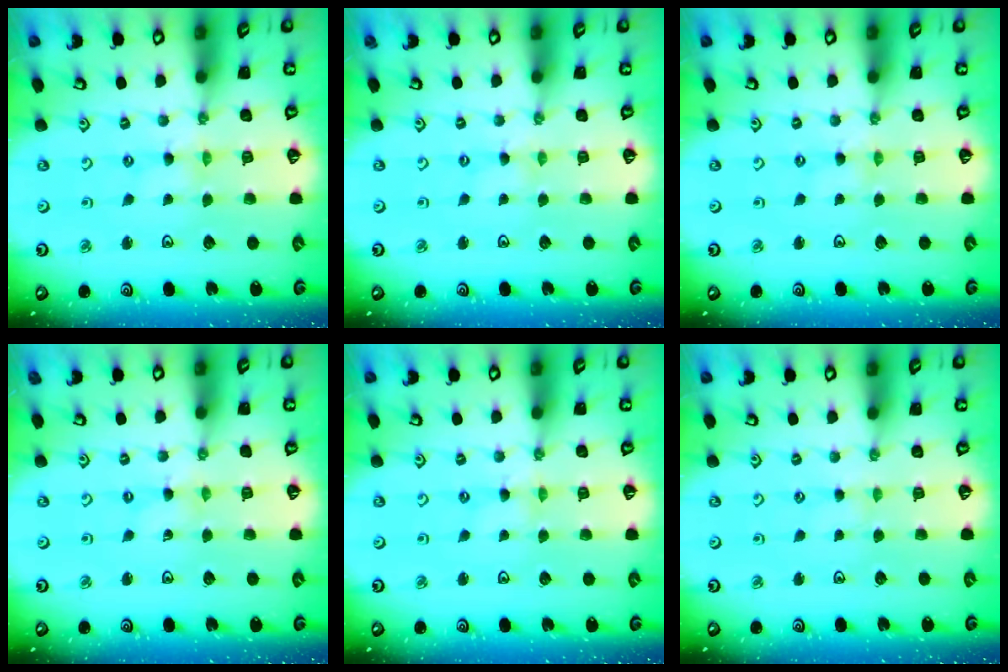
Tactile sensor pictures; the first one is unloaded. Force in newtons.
{"total": 0.0}
{"total": 0.0}
{"total": 0.0}
{"total": 0.0}
{"total": 0.8, "press": 0.8, "slide": 0.3}